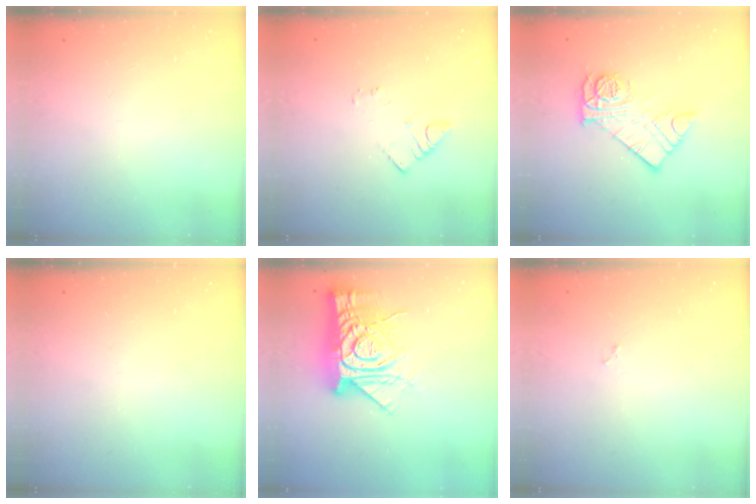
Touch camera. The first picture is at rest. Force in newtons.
{"total": 2.9, "press": 2.9, "slide": 0.3}
{"total": 11.4, "press": 11.4, "slide": 1.0}
{"total": 0.0}
{"total": 18.4, "press": 18.3, "slide": 1.8}
{"total": 2.2, "press": 2.1, "slide": 0.3}